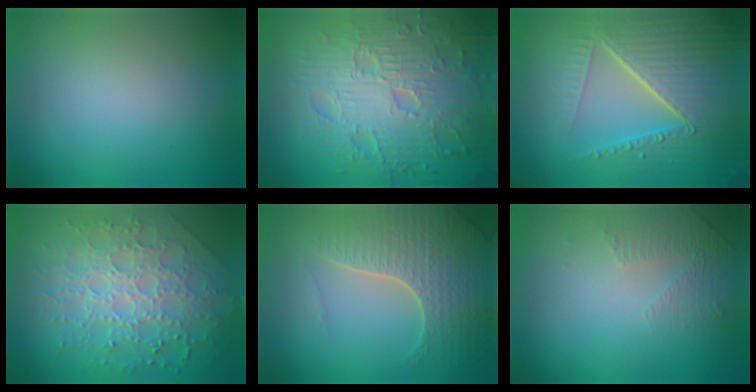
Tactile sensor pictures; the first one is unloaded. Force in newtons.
{"total": 11.7, "press": 7.6, "slide": 8.8}
{"total": 8.8, "press": 6.1, "slide": 6.4}
{"total": 7.9, "press": 5.7, "slide": 5.5}
{"total": 6.1, "press": 4.9, "slide": 3.7}
{"total": 1.4, "press": 0.9, "slide": 1.1}